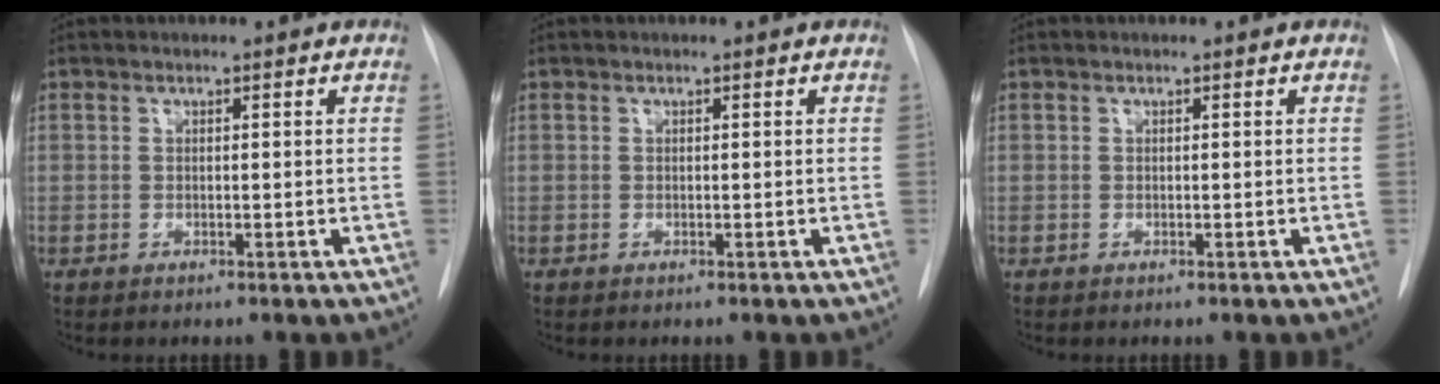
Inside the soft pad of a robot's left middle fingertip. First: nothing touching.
{"total": 0.0}
{"total": 0.0}